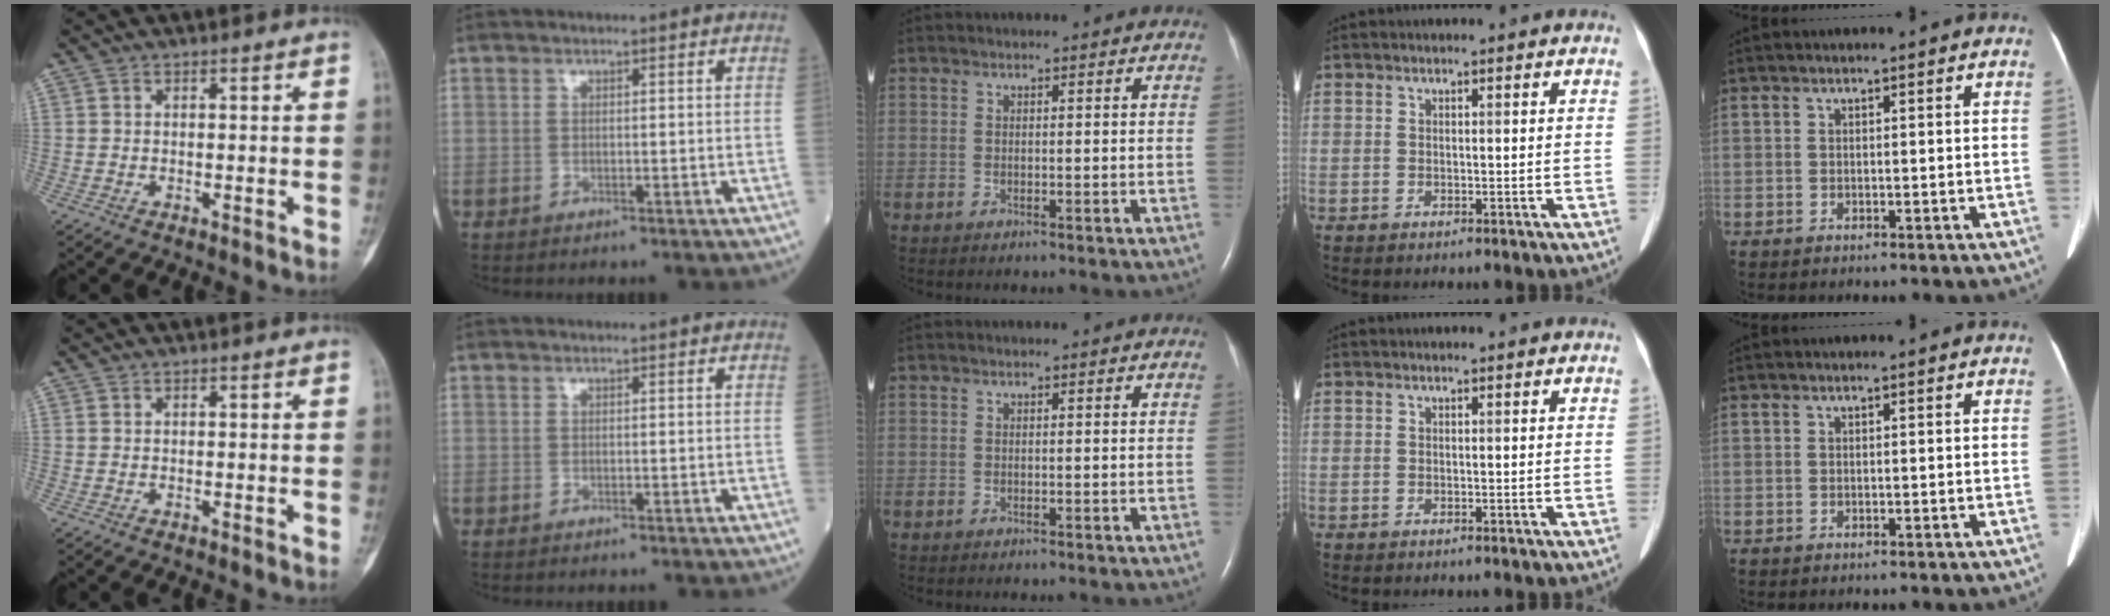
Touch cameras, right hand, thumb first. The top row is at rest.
{}